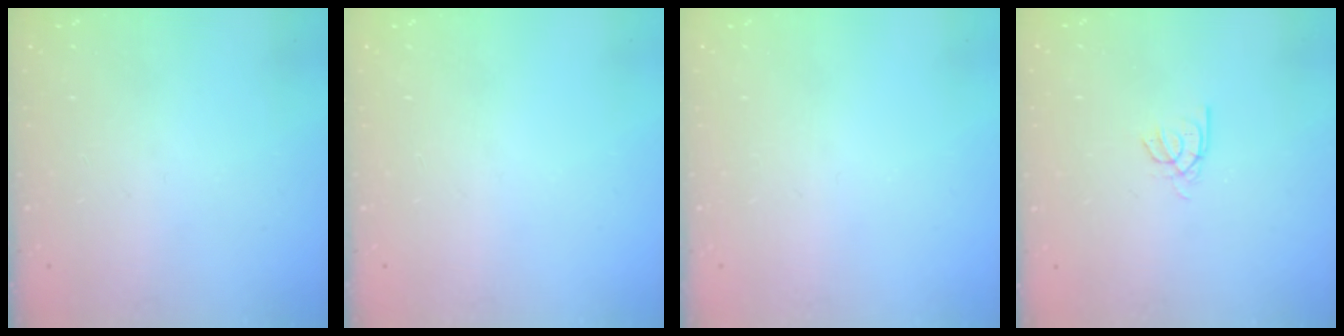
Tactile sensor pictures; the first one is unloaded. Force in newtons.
{"total": 0.0}
{"total": 0.0}
{"total": 2.2, "press": 2.2, "slide": 0.2}